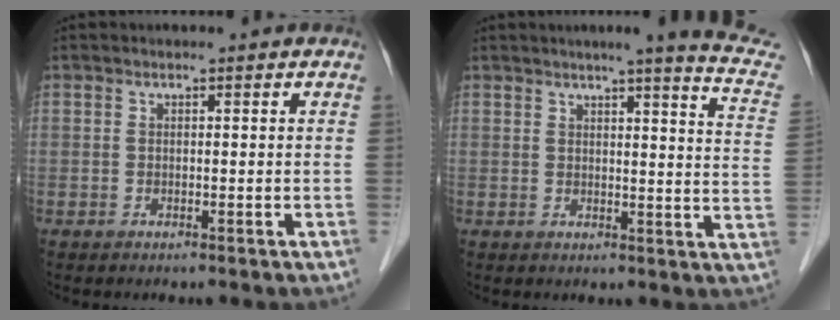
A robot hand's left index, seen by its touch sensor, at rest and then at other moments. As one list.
[{"total": 12.5, "force": [10.6, -0.4, 6.6], "torque": [-0.077, -0.046, 0.095]}]